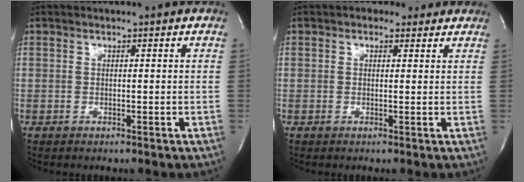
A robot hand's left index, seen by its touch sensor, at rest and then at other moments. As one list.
[{"total": 2.8, "force": [1.8, 1.8, 1.2], "torque": [-0.012, 0.016, 0.020]}]